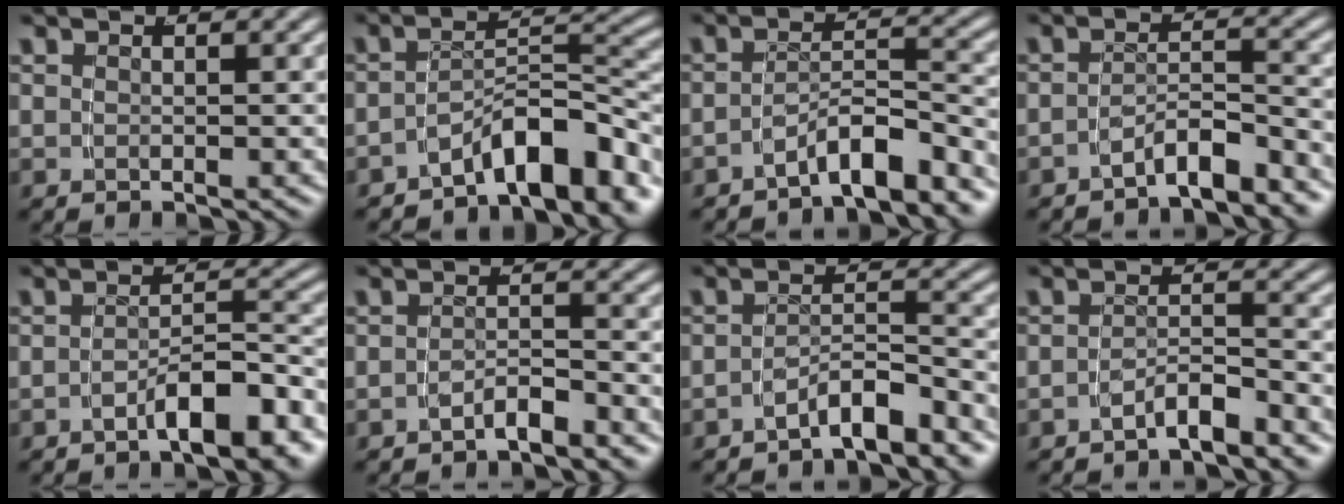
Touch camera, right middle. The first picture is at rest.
{"total": 7.9, "force": [-4.8, 3.0, 5.5], "torque": [-0.062, -0.006, -0.068]}
{"total": 5.7, "force": [-4.7, 1.6, 2.9], "torque": [-0.022, -0.001, -0.071]}
{"total": 4.8, "force": [-4.3, 1.1, 1.7], "torque": [-0.008, -0.006, -0.068]}
{"total": 5.5, "force": [-3.8, 1.4, 3.7], "torque": [-0.032, 0.001, -0.056]}
{"total": 2.7, "force": [-2.6, 0.5, 0.7], "torque": [0.002, -0.002, -0.046]}
{"total": 5.4, "force": [-4.8, 1.4, 2.1], "torque": [-0.010, -0.005, -0.074]}
{"total": 3.6, "force": [-3.4, 0.7, 1.1], "torque": [-0.003, -0.004, -0.057]}